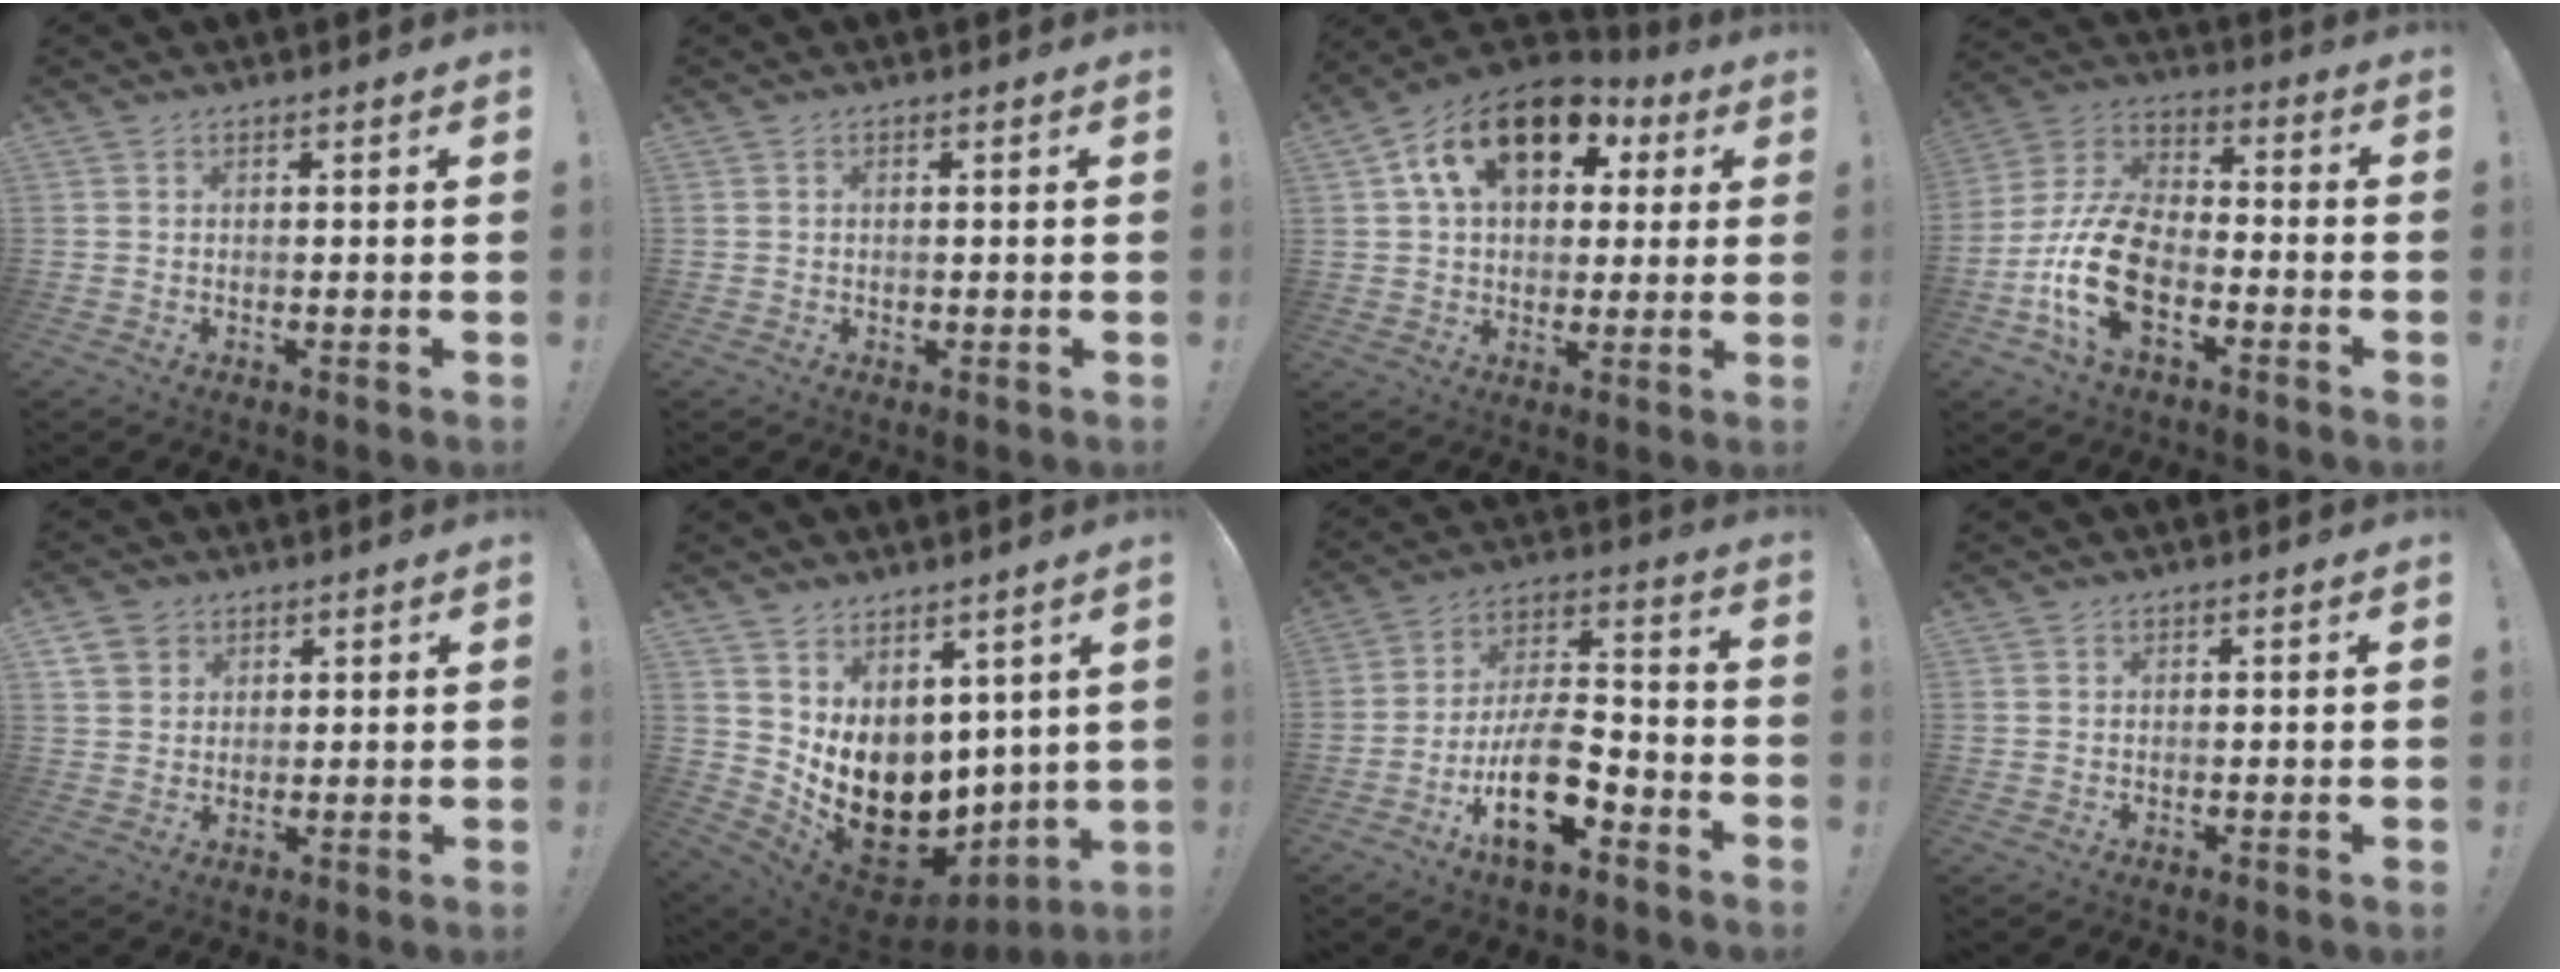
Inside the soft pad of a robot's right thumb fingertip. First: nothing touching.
{"total": 0.5, "force": [0.0, 0.5, 0.0], "torque": [-0.004, 0.006, 0.000]}
{"total": 17.8, "force": [7.5, 11.4, 11.4], "torque": [-0.181, -0.016, 0.134]}
{"total": 18.4, "force": [-7.0, 10.3, 13.5], "torque": [-0.271, 0.037, -0.111]}
{"total": 5.5, "force": [3.2, 4.3, 1.4], "torque": [-0.022, -0.013, 0.062]}
{"total": 13.9, "force": [-0.7, 11.0, 8.4], "torque": [-0.139, -0.019, 0.015]}
{"total": 18.1, "force": [-8.5, 8.1, 13.8], "torque": [-0.250, 0.058, -0.135]}
{"total": 0.0}